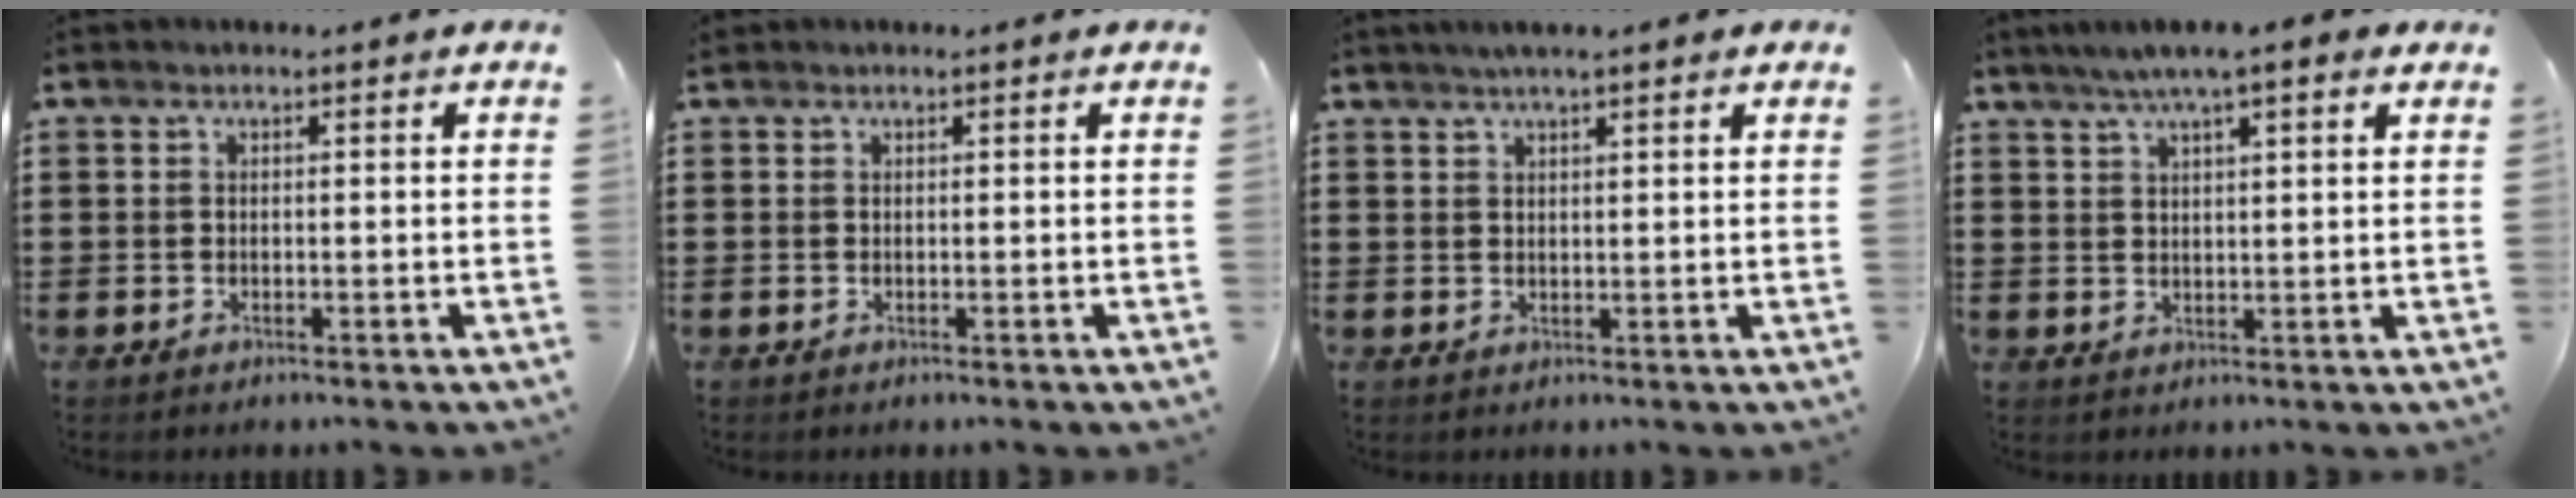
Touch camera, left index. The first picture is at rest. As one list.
[{"total": 0.0}, {"total": 2.6, "force": [2.0, 0.3, 1.6], "torque": [-0.034, 0.006, 0.036]}, {"total": 5.3, "force": [3.8, 0.6, 3.6], "torque": [-0.077, 0.000, 0.067]}]